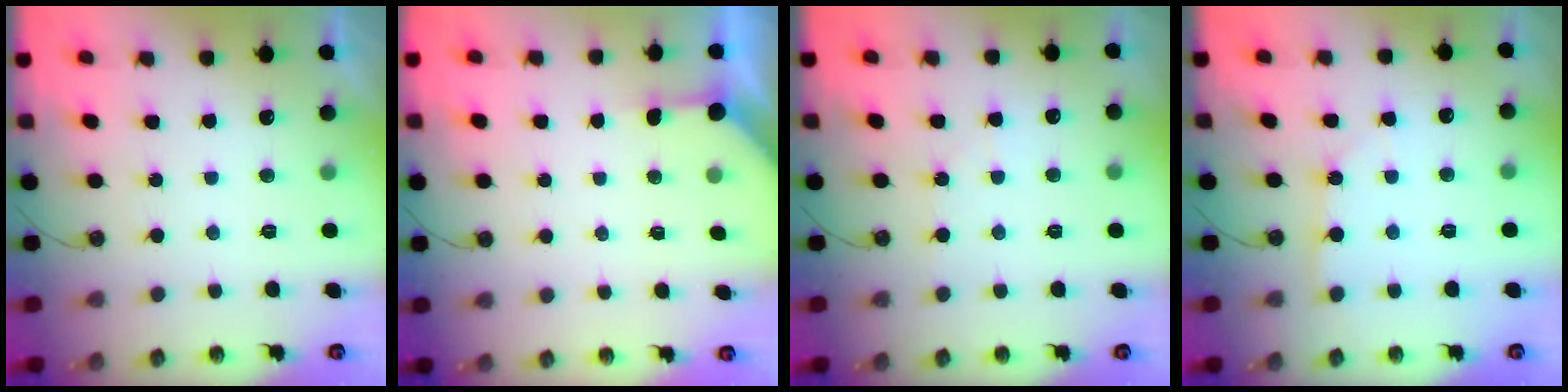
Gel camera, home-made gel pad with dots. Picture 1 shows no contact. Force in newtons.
{"total": 2.9, "press": 2.8, "slide": 0.3}
{"total": 3.0, "press": 2.9, "slide": 0.5}
{"total": 3.1, "press": 3.0, "slide": 0.4}